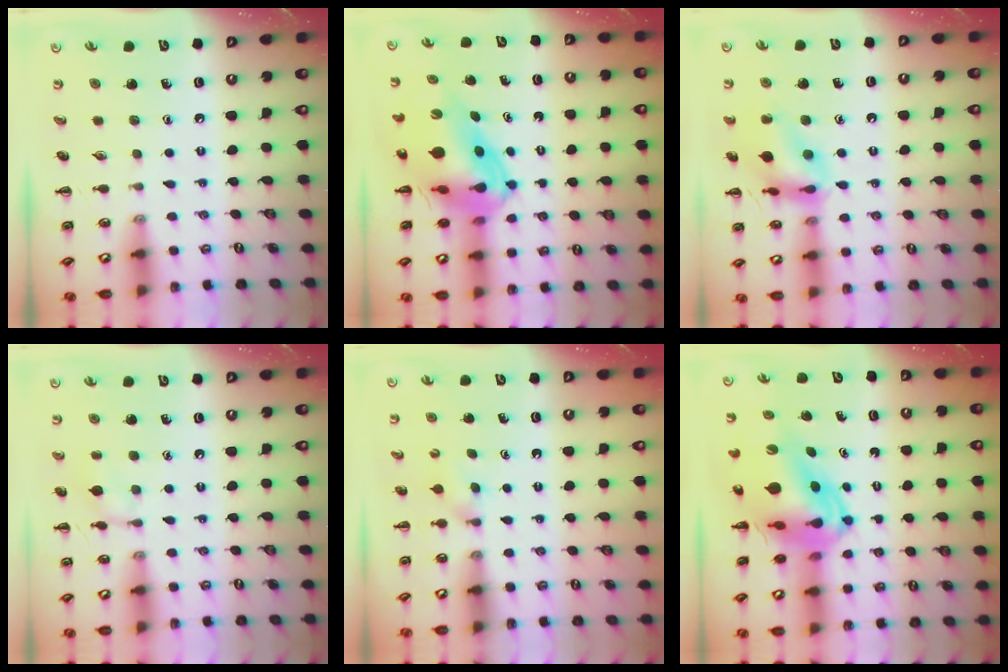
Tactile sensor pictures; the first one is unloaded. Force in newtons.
{"total": 12.2, "press": 11.7, "slide": 3.5}
{"total": 15.4, "press": 15.3, "slide": 1.6}
{"total": 7.5, "press": 7.4, "slide": 1.4}
{"total": 2.4, "press": 2.1, "slide": 1.0}
{"total": 10.0, "press": 9.5, "slide": 3.2}